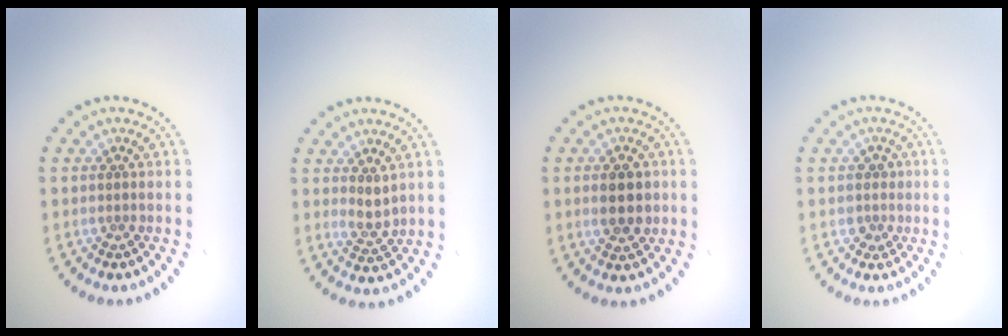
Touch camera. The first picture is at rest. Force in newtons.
{"total": 1.7, "press": 1.5, "slide": 0.8}
{"total": 3.1, "press": 3.1, "slide": 0.2}
{"total": 1.4, "press": 1.3, "slide": 0.7}